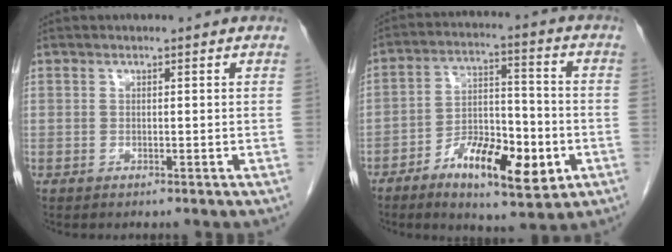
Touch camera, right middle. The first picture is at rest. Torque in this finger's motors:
{"motor_torque": [0.95, -1.19, 0.24, 0.07]}